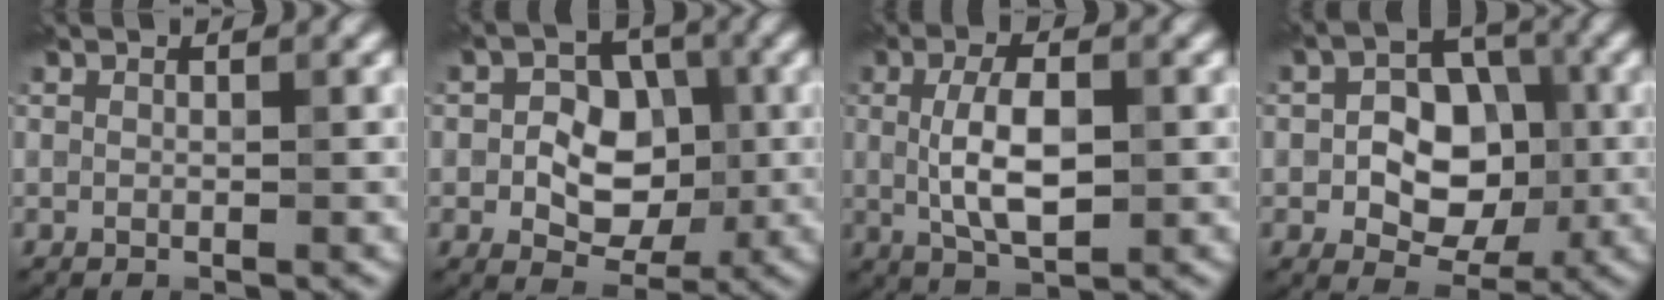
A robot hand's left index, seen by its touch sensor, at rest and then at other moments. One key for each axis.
{"total": 5.5, "fx": -0.6, "fy": 4.1, "fz": 3.6, "tx": -0.041, "ty": 0.004, "tz": -0.016}
{"total": 5.1, "fx": 0.1, "fy": 2.2, "fz": 4.6, "tx": -0.092, "ty": 0.001, "tz": 0.002}
{"total": 6.6, "fx": -1.0, "fy": 4.7, "fz": 4.5, "tx": -0.056, "ty": 0.008, "tz": -0.021}